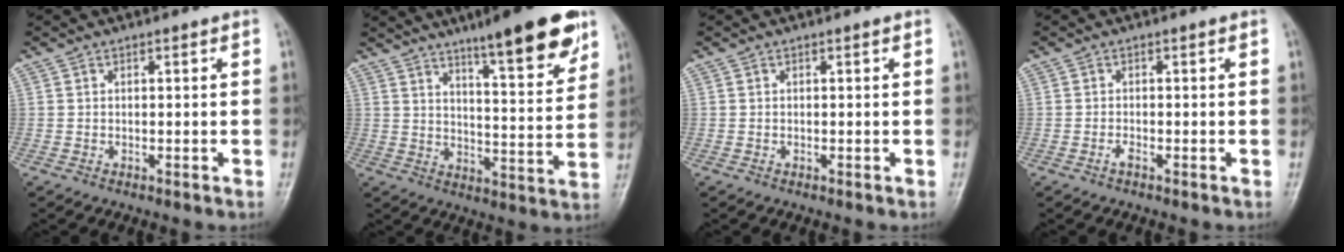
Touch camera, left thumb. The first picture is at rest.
{"total": 15.7, "force": [10.2, 3.0, 11.6], "torque": [-0.140, -0.053, 0.153]}
{"total": 0.0}
{"total": 0.9, "force": [-0.6, 0.2, 0.7], "torque": [-0.013, 0.004, -0.010]}